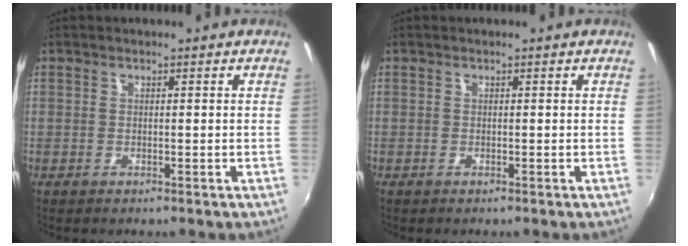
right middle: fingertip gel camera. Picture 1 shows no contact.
{"total": 0.0}